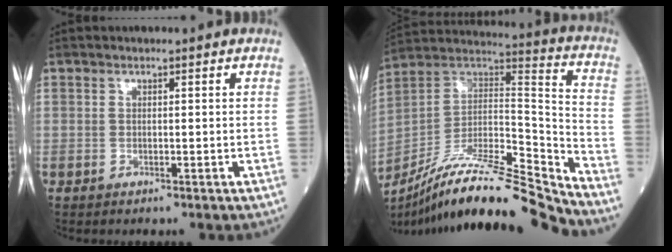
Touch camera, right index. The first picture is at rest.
{"total": 22.5, "force": [-19.7, 0.2, 10.9], "torque": [-0.198, 0.012, -0.341]}